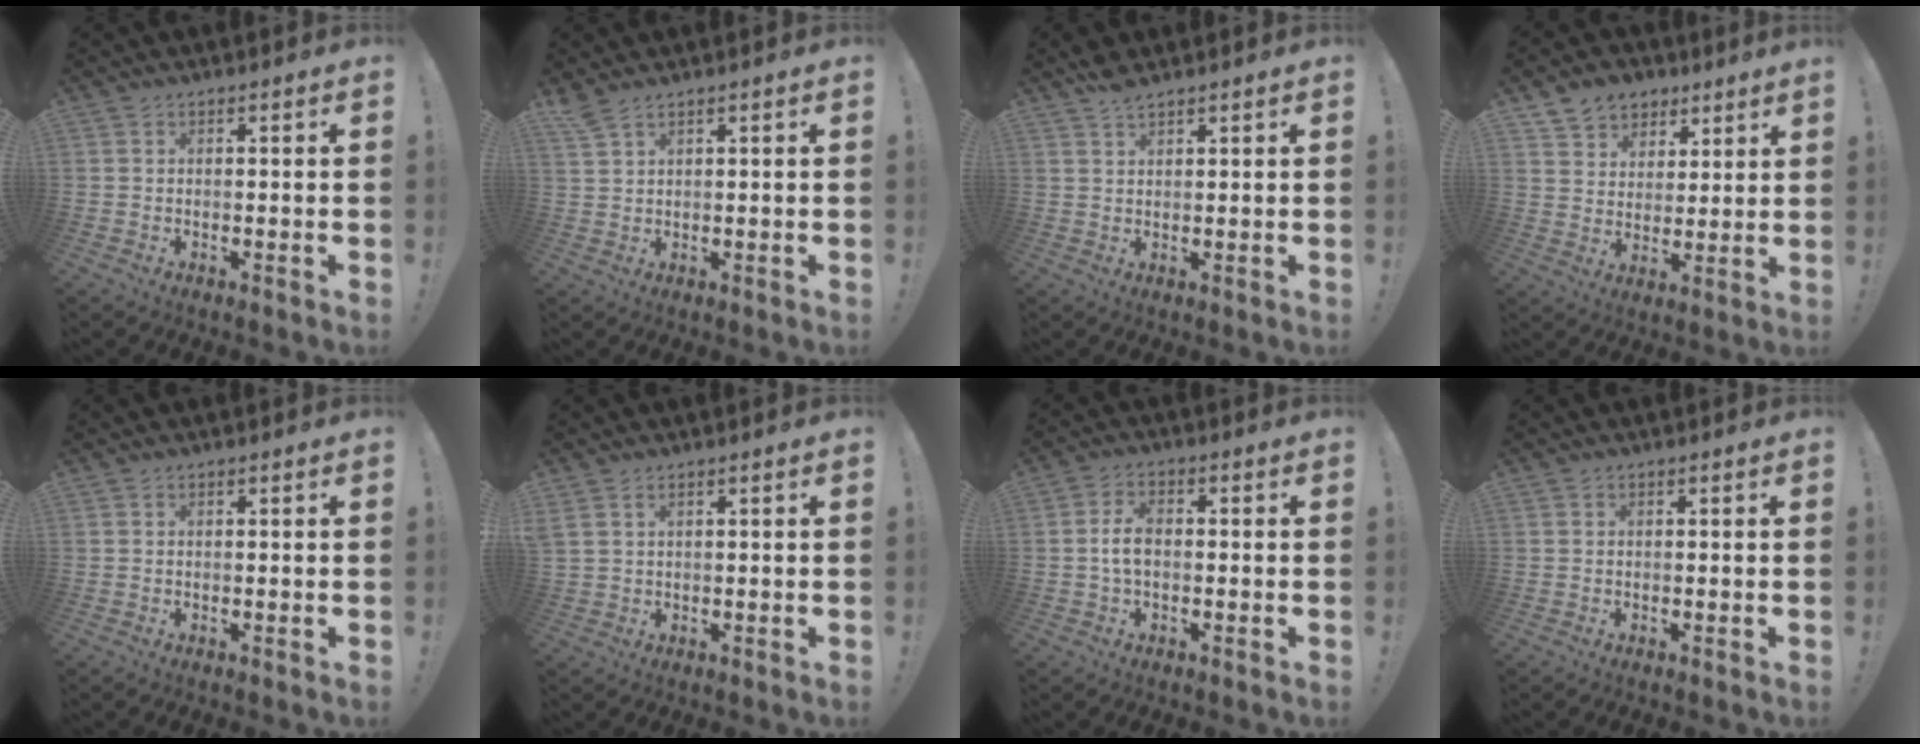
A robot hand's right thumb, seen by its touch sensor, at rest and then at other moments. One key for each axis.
{"total": 3.1, "fx": 2.5, "fy": 0.6, "fz": 1.8, "tx": -0.038, "ty": -0.012, "tz": 0.047}
{"total": 3.3, "fx": 2.8, "fy": 0.8, "fz": 1.5, "tx": -0.021, "ty": -0.017, "tz": 0.050}
{"total": 7.7, "fx": 5.3, "fy": 5.6, "fz": 0.8, "tx": -0.015, "ty": -0.042, "tz": 0.105}
{"total": 0.0}
{"total": 2.2, "fx": 1.2, "fy": 1.1, "fz": 1.5, "tx": -0.037, "ty": 0.004, "tz": 0.025}
{"total": 5.1, "fx": -0.5, "fy": 2.7, "fz": 4.3, "tx": -0.083, "ty": 0.007, "tz": -0.010}
{"total": 0.0}